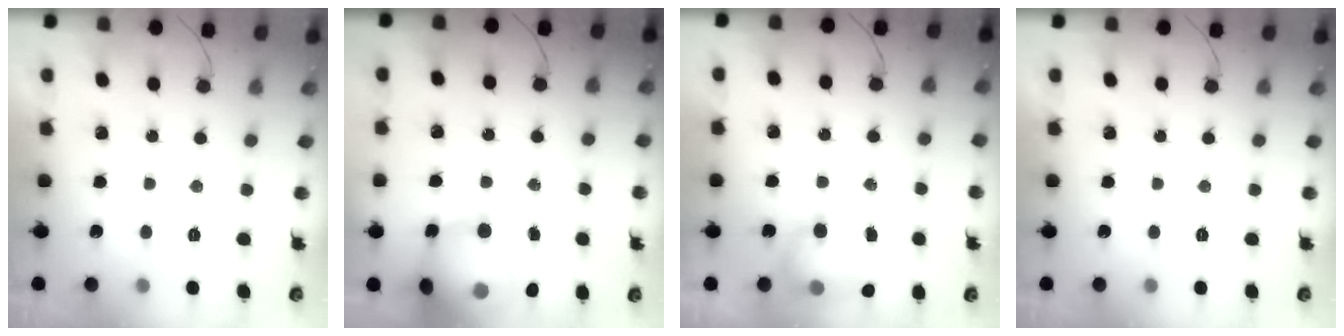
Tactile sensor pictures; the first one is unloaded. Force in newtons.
{"total": 15.6, "press": 15.1, "slide": 3.7}
{"total": 8.0, "press": 8.0, "slide": 0.8}
{"total": 0.0}